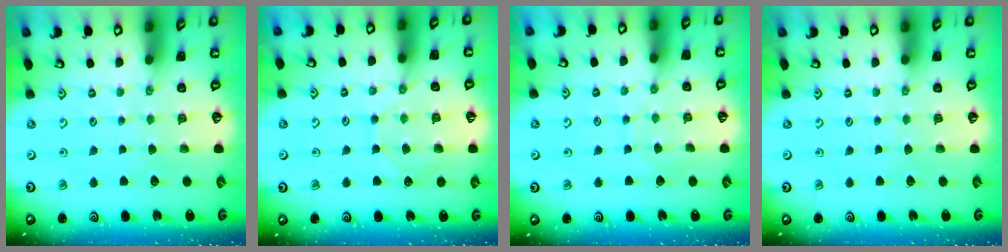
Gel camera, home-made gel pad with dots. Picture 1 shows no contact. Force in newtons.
{"total": 7.6, "press": 7.5, "slide": 0.8}
{"total": 3.5, "press": 3.5, "slide": 0.2}
{"total": 0.0}